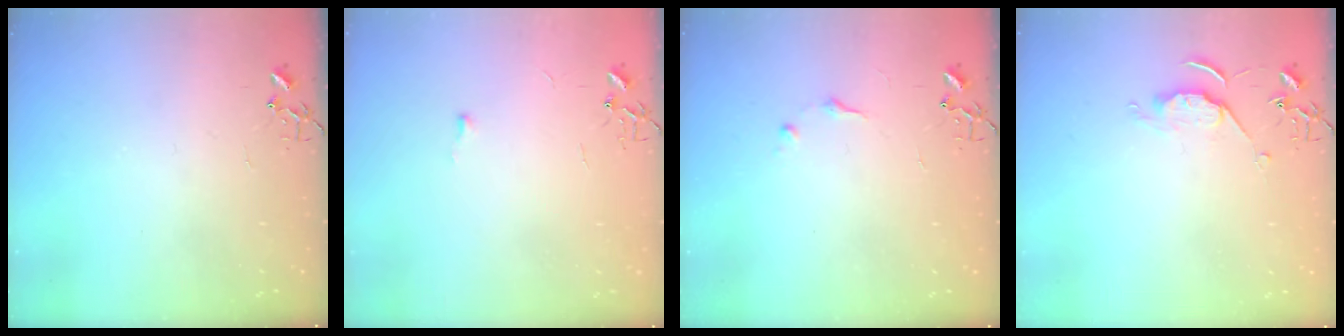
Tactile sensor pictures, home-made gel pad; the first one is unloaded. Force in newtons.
{"total": 3.0, "press": 2.9, "slide": 0.4}
{"total": 6.5, "press": 6.5, "slide": 0.8}
{"total": 6.0, "press": 6.0, "slide": 0.6}